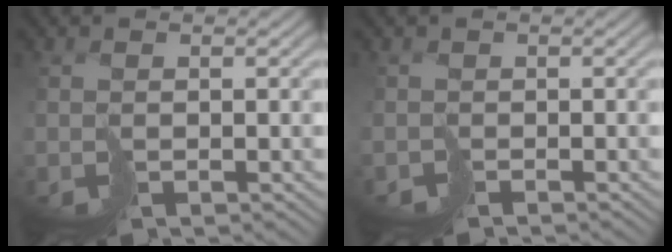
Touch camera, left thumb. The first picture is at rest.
{"total": 1.5, "force": [-1.1, 0.8, -0.7], "torque": [0.022, -0.007, -0.031]}